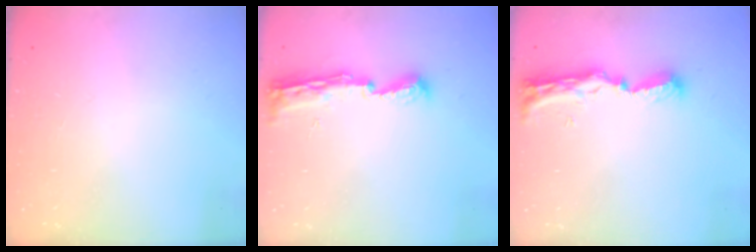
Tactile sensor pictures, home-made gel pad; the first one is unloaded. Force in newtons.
{"total": 8.3, "press": 8.2, "slide": 0.9}
{"total": 8.8, "press": 8.8, "slide": 1.0}